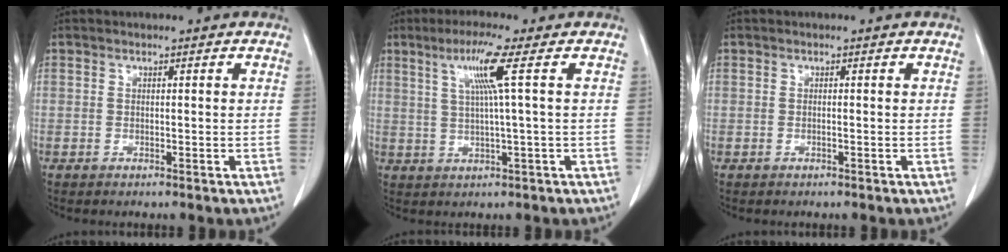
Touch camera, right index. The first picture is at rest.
{"total": 6.3, "force": [2.2, -1.5, 5.7], "torque": [-0.115, 0.004, 0.046]}
{"total": 0.0}